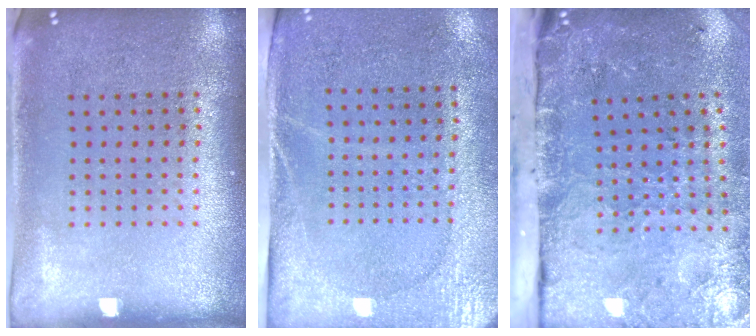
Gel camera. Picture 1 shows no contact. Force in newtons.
{"total": 2.7, "press": 2.3, "slide": 1.5}
{"total": 5.1, "press": 3.7, "slide": 3.6}